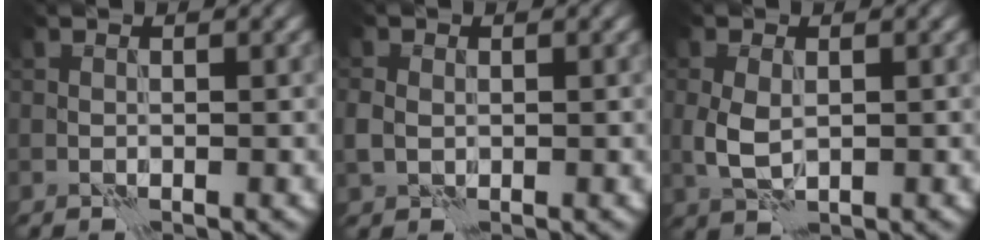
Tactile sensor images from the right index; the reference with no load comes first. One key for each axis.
{"total": 1.7, "fx": -0.1, "fy": 1.4, "fz": 0.9, "tx": -0.023, "ty": 0.000, "tz": -0.005}
{"total": 2.9, "fx": 0.3, "fy": 1.9, "fz": 2.2, "tx": -0.054, "ty": -0.001, "tz": 0.008}